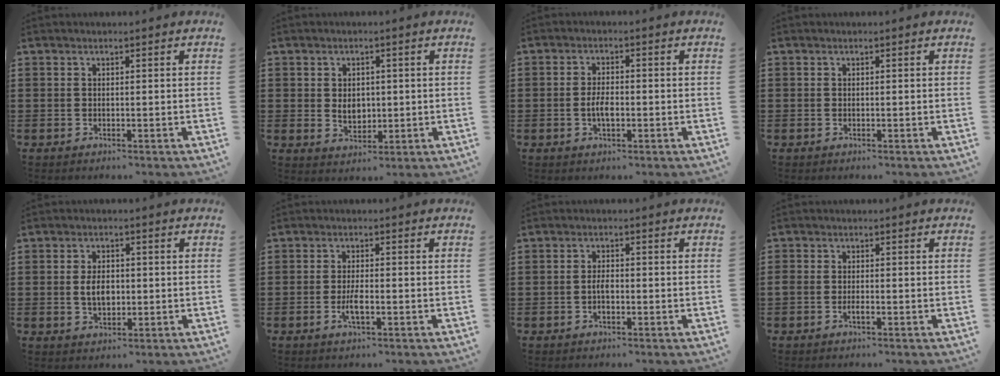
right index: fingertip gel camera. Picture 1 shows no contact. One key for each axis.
{"total": 3.3, "fx": 0.1, "fy": 2.4, "fz": 2.3, "tx": -0.036, "ty": -0.001, "tz": -0.002}
{"total": 3.4, "fx": -0.7, "fy": 1.3, "fz": 3.1, "tx": -0.067, "ty": -0.006, "tz": -0.014}
{"total": 0.0}
{"total": 4.0, "fx": -0.2, "fy": 2.2, "fz": 3.3, "tx": -0.058, "ty": 0.000, "tz": -0.006}
{"total": 3.1, "fx": -1.1, "fy": 0.9, "fz": 2.7, "tx": -0.055, "ty": -0.001, "tz": -0.021}
{"total": 2.3, "fx": -0.7, "fy": 0.8, "fz": 2.0, "tx": -0.048, "ty": -0.003, "tz": -0.014}
{"total": 1.4, "fx": -0.8, "fy": 0.6, "fz": 1.0, "tx": -0.019, "ty": 0.002, "tz": -0.015}